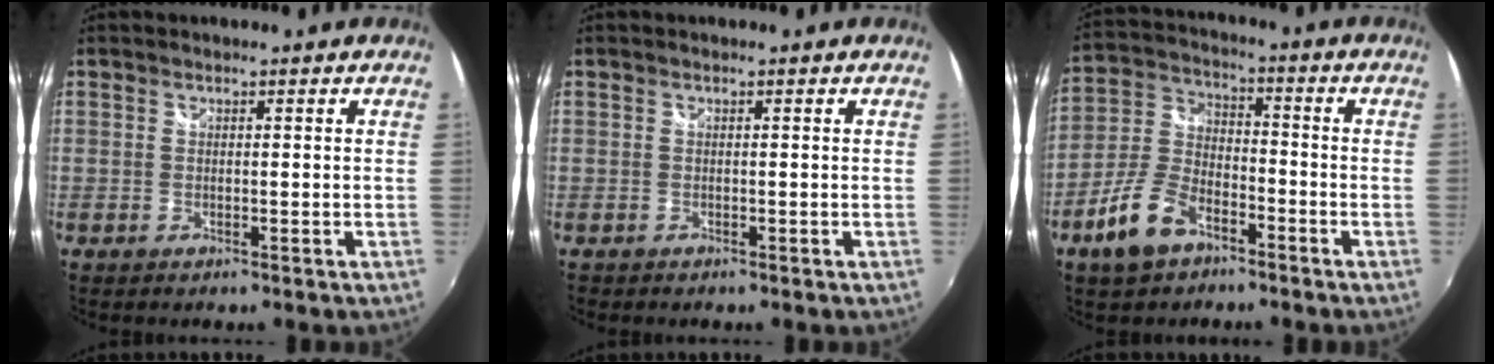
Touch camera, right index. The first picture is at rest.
{"total": 0.6, "force": [-0.4, 0.4, -0.1], "torque": [-0.001, -0.001, -0.009]}
{"total": 10.8, "force": [-6.6, 5.6, 6.5], "torque": [-0.149, 0.007, -0.124]}